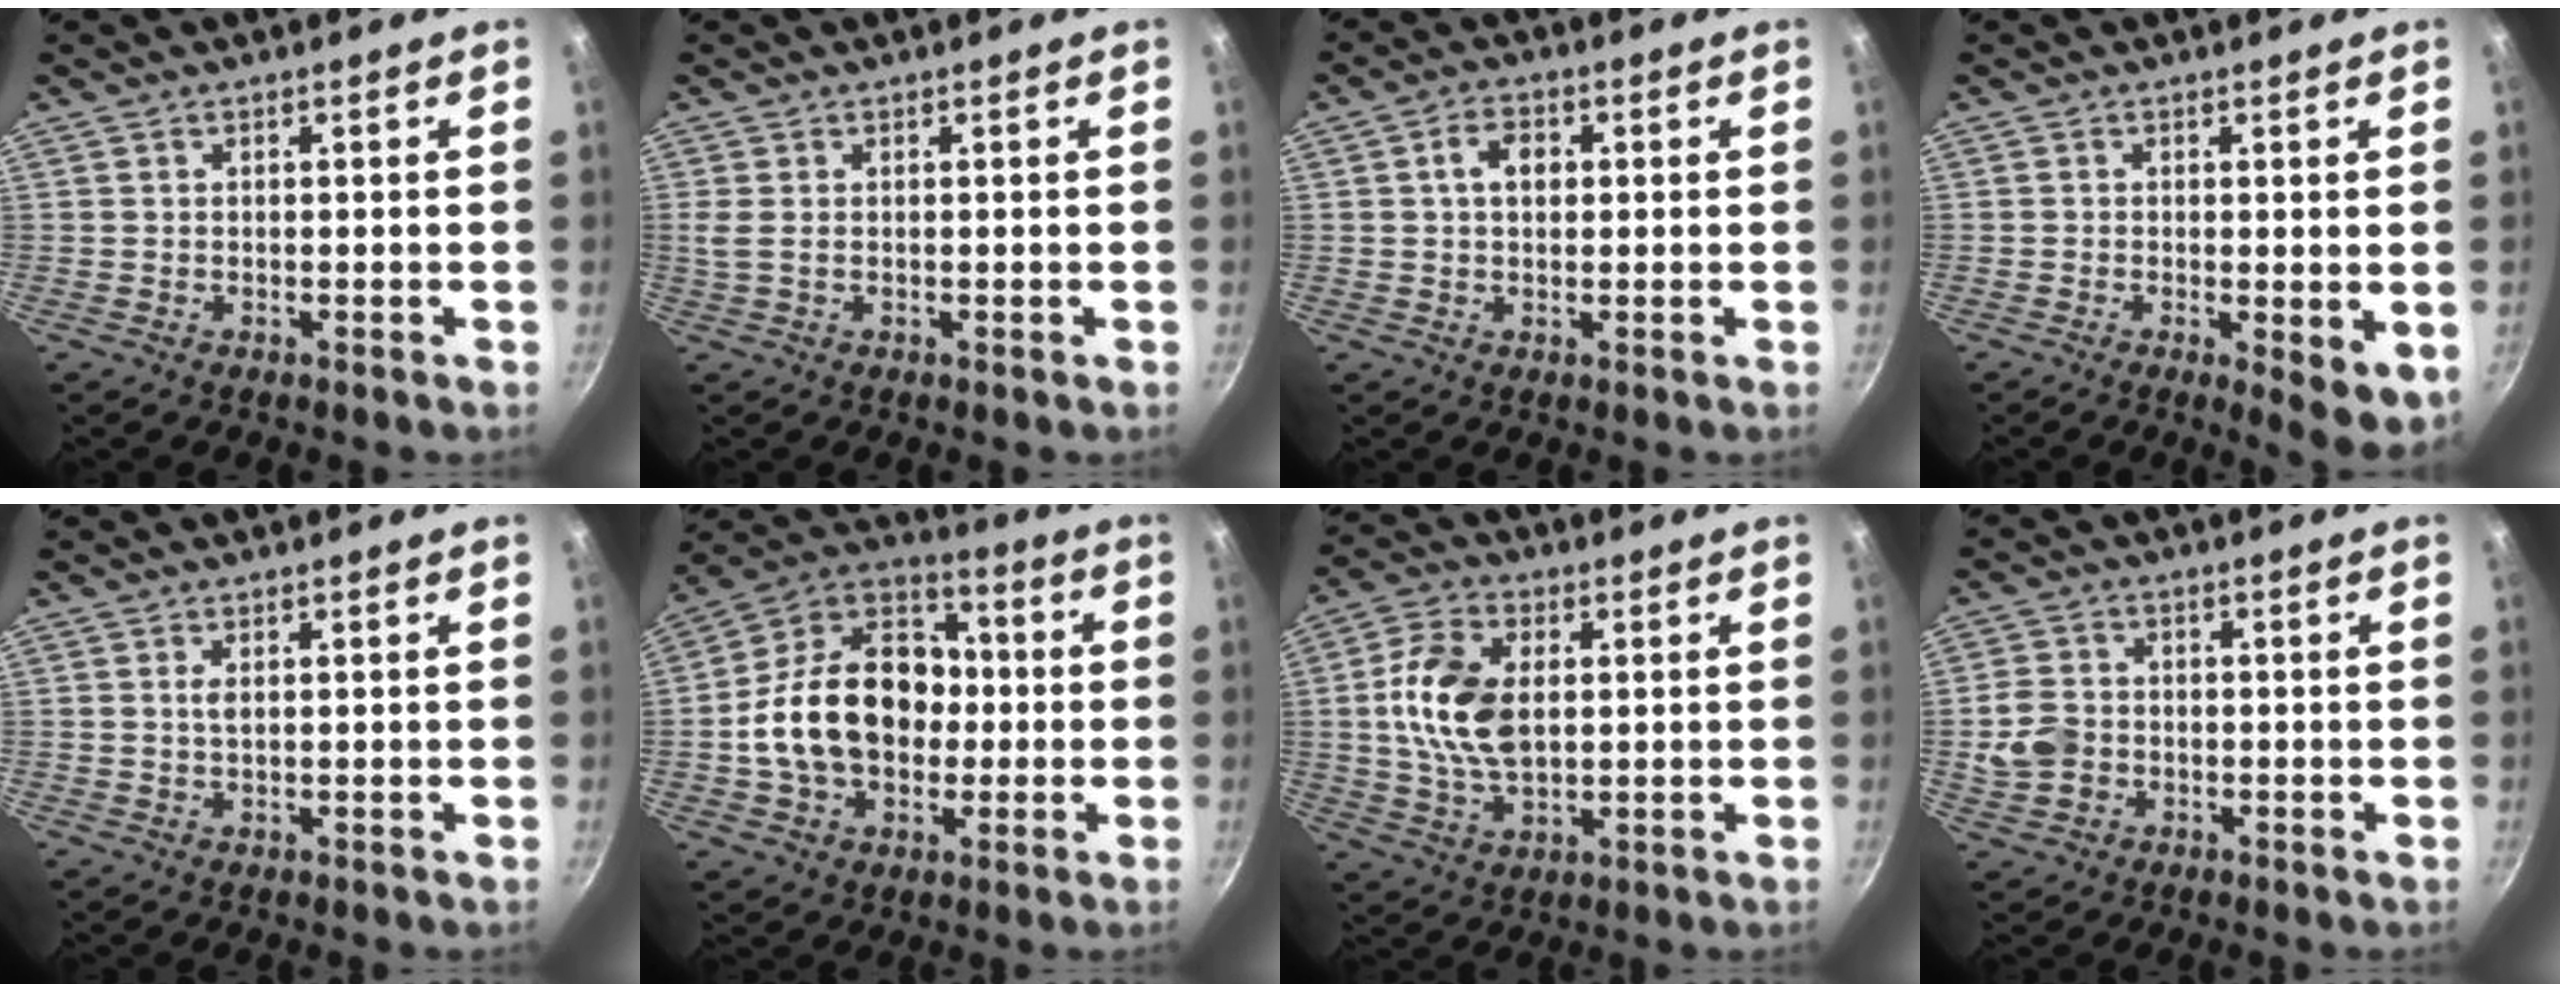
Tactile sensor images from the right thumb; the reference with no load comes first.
{"total": 1.8, "force": [0.3, 0.7, 1.6], "torque": [-0.034, -0.002, 0.007]}
{"total": 5.1, "force": [0.9, 3.6, 3.5], "torque": [-0.042, 0.009, 0.009]}
{"total": 6.2, "force": [-1.0, 2.2, 5.7], "torque": [-0.067, -0.010, -0.009]}
{"total": 1.4, "force": [0.3, 0.7, 1.2], "torque": [-0.022, 0.000, 0.005]}
{"total": 21.1, "force": [-1.4, 15.5, 14.2], "torque": [-0.216, 0.050, -0.035]}
{"total": 13.0, "force": [1.3, 8.0, 10.2], "torque": [-0.183, 0.005, 0.021]}
{"total": 7.0, "force": [-1.4, 5.6, 3.8], "torque": [-0.068, 0.014, -0.027]}